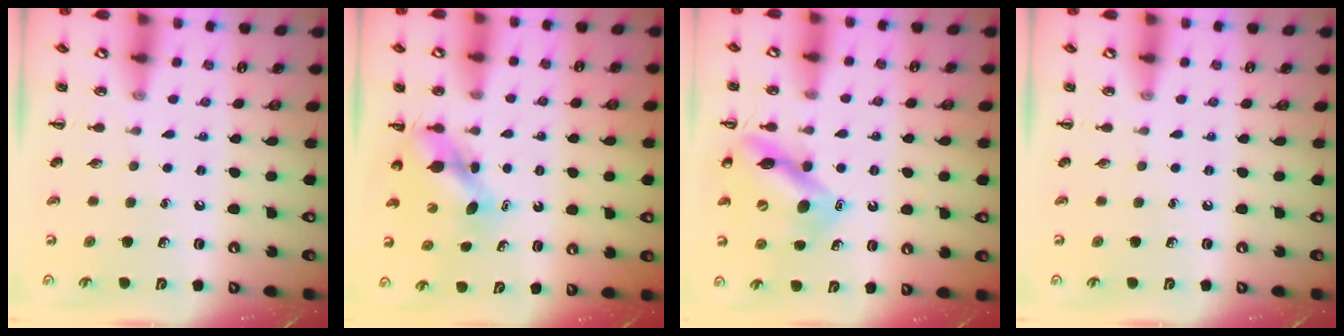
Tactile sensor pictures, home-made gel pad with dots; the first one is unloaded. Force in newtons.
{"total": 5.1, "press": 5.1, "slide": 0.6}
{"total": 12.2, "press": 11.9, "slide": 2.8}
{"total": 0.0}